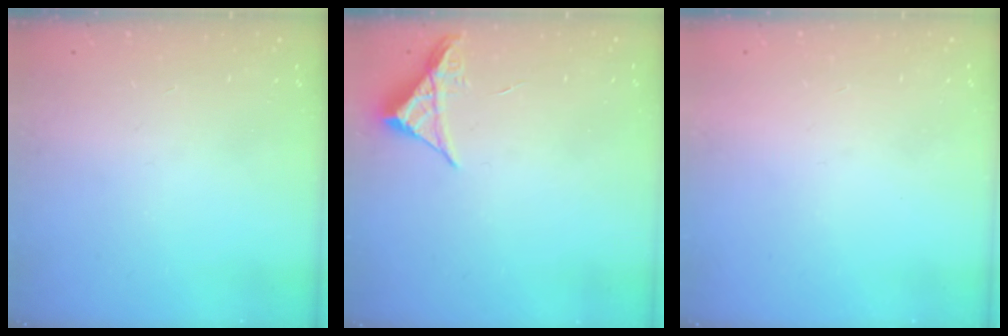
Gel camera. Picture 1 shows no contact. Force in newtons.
{"total": 4.1, "press": 4.1, "slide": 0.5}
{"total": 1.5, "press": 1.5, "slide": 0.1}